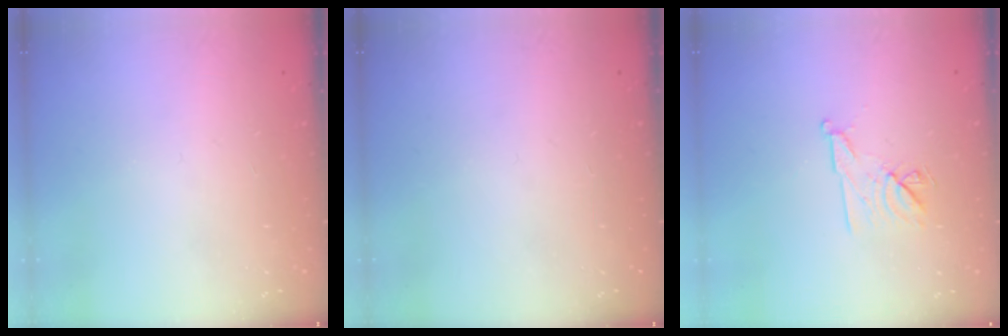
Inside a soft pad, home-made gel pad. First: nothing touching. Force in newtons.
{"total": 0.0}
{"total": 8.9, "press": 8.9, "slide": 1.1}